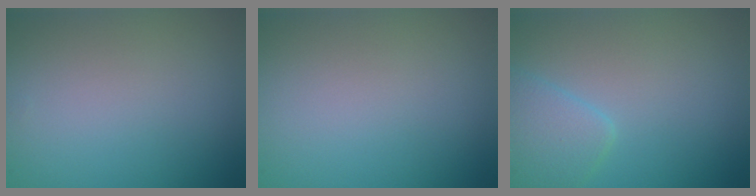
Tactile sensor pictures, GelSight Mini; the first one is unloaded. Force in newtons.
{"total": 0.0}
{"total": 2.8, "press": 2.8, "slide": 0.1}